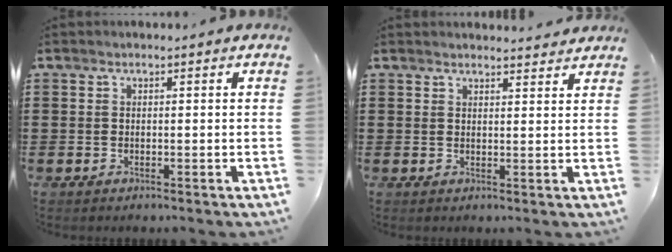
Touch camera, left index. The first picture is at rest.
{"total": 2.1, "force": [2.1, 0.1, 0.2], "torque": [-0.009, -0.003, 0.040]}